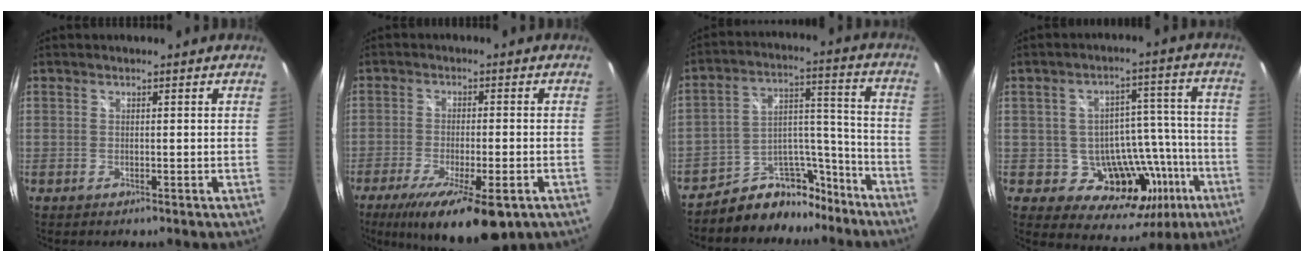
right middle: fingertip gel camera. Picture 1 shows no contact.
{"total": 15.4, "force": [-9.4, 4.4, 11.4], "torque": [-0.214, -0.046, -0.145]}
{"total": 13.3, "force": [-10.7, 7.2, 3.5], "torque": [-0.047, 0.069, -0.153]}
{"total": 14.2, "force": [-6.2, 10.5, 7.3], "torque": [-0.109, 0.031, -0.060]}